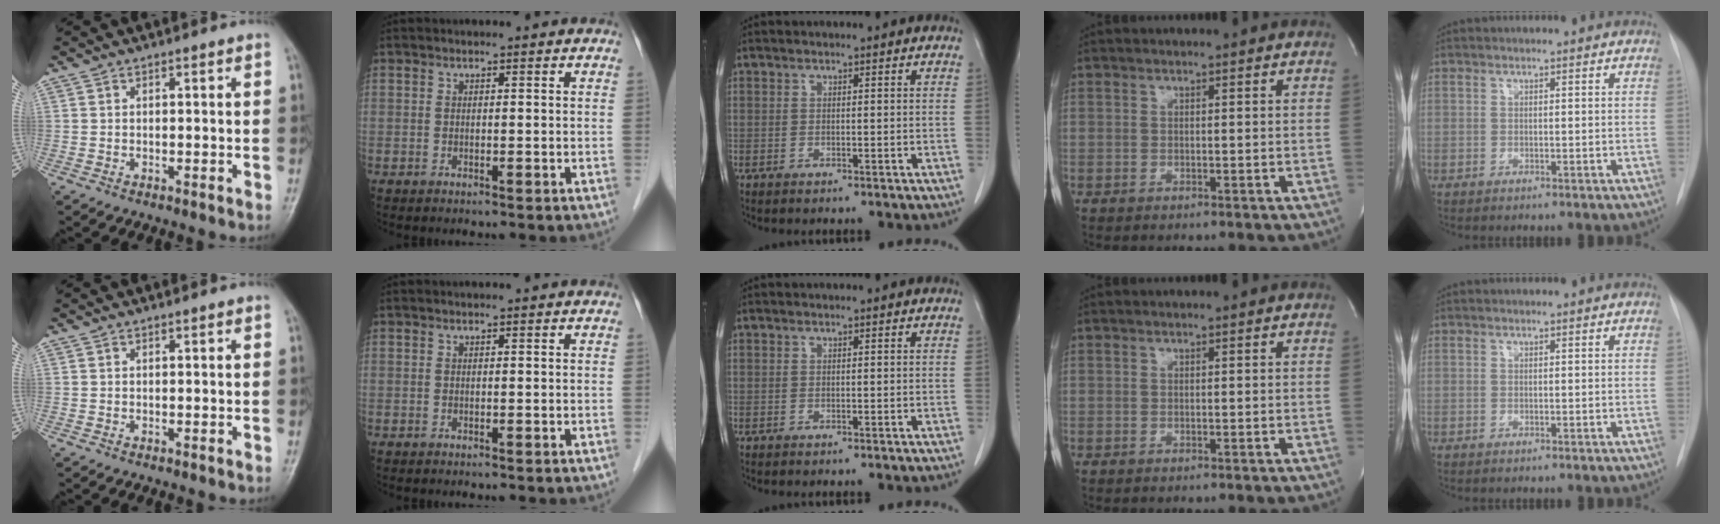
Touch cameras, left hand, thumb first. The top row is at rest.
{}